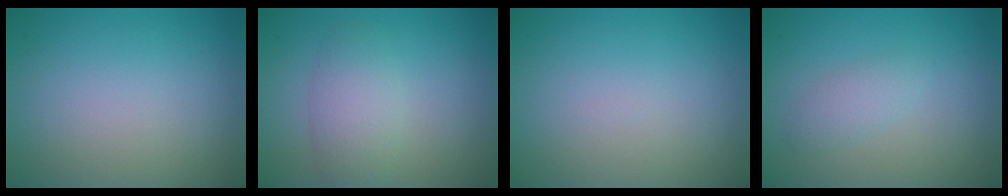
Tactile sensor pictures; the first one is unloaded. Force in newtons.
{"total": 2.9, "press": 2.9, "slide": 0.2}
{"total": 0.0}
{"total": 1.6, "press": 1.6, "slide": 0.1}